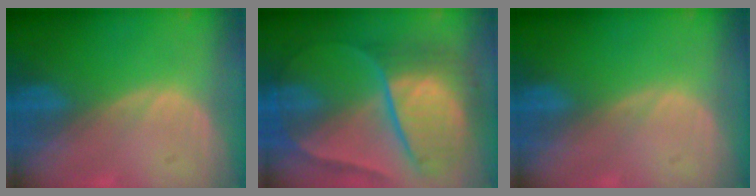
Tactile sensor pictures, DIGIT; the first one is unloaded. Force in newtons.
{"total": 10.7, "press": 10.7, "slide": 1.1}
{"total": 0.0}